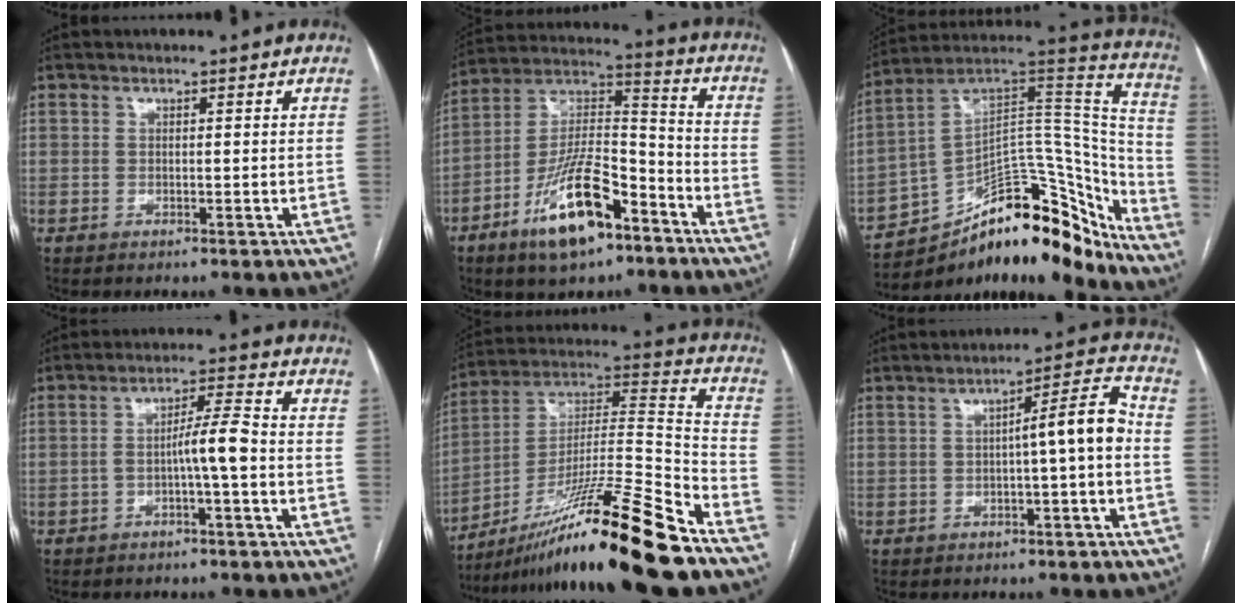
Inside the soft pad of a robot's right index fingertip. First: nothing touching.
{"total": 16.4, "force": [-9.3, 5.4, 12.4], "torque": [-0.237, 0.008, -0.160]}
{"total": 24.2, "force": [-18.6, 8.8, 12.9], "torque": [-0.143, 0.072, -0.276]}
{"total": 5.1, "force": [-1.6, -0.2, 4.8], "torque": [-0.081, 0.015, -0.025]}
{"total": 23.7, "force": [-17.2, -1.1, 16.2], "torque": [-0.259, -0.010, -0.300]}
{"total": 6.7, "force": [-0.8, 0.3, 6.6], "torque": [-0.093, 0.023, -0.012]}